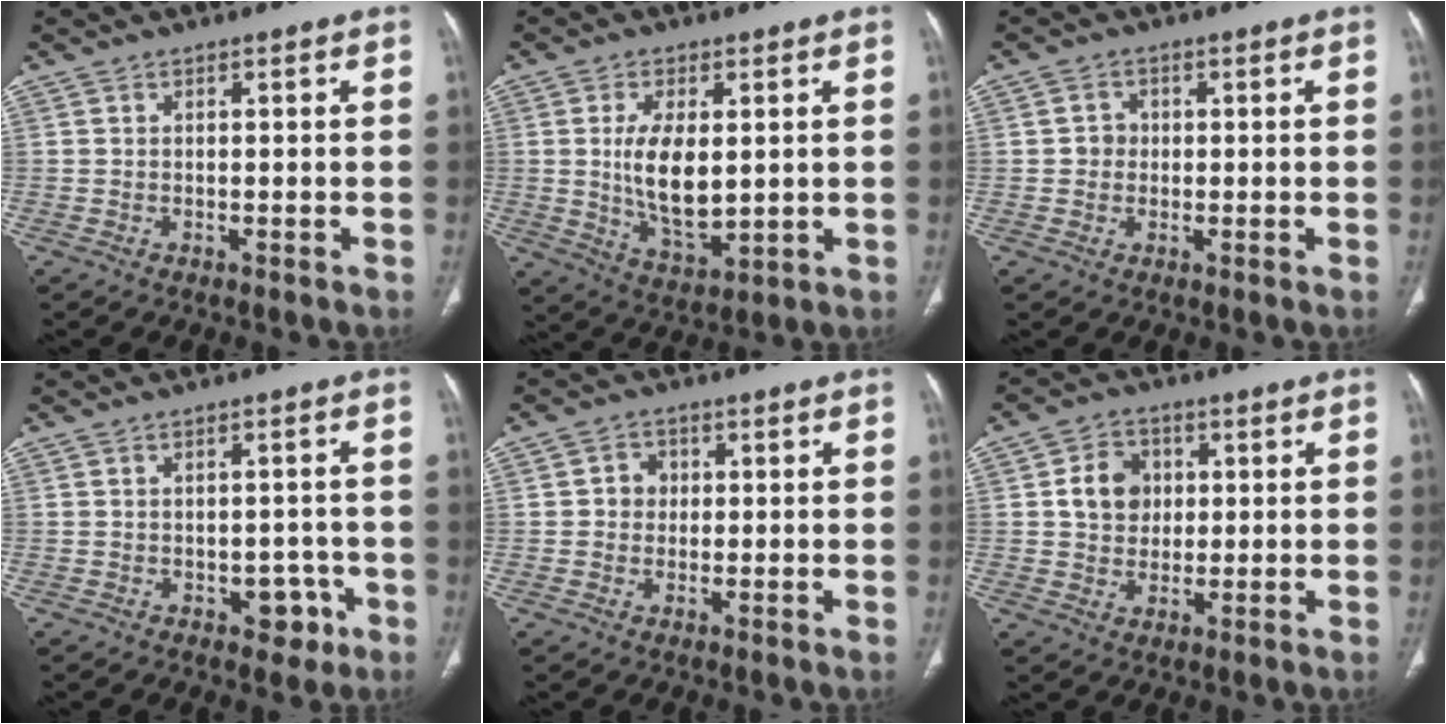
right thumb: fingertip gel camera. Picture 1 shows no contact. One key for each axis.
{"total": 11.0, "fx": 1.1, "fy": 5.5, "fz": 9.5, "tx": -0.161, "ty": -0.023, "tz": 0.033}
{"total": 2.6, "fx": 0.0, "fy": 2.5, "fz": 0.9, "tx": -0.001, "ty": 0.006, "tz": -0.002}
{"total": 4.4, "fx": -2.0, "fy": 3.0, "fz": 2.5, "tx": -0.006, "ty": 0.015, "tz": -0.021}
{"total": 3.6, "fx": 0.3, "fy": 3.3, "fz": 1.4, "tx": -0.001, "ty": 0.007, "tz": 0.001}
{"total": 7.6, "fx": 1.2, "fy": 6.4, "fz": 4.0, "tx": -0.039, "ty": 0.000, "tz": 0.018}